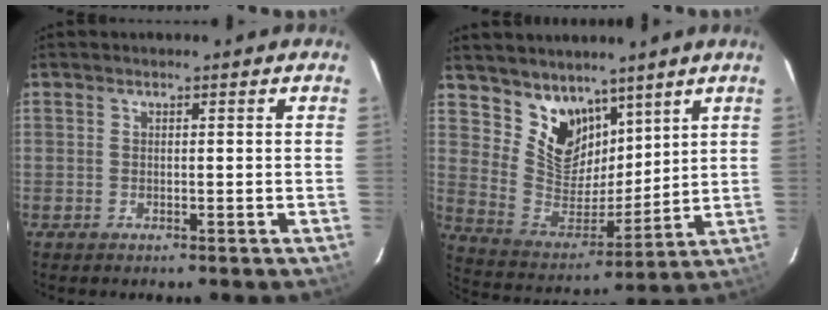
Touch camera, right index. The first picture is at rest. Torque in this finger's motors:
{"motor_torque": [0.19, 0.38, 0.09, 0.06]}